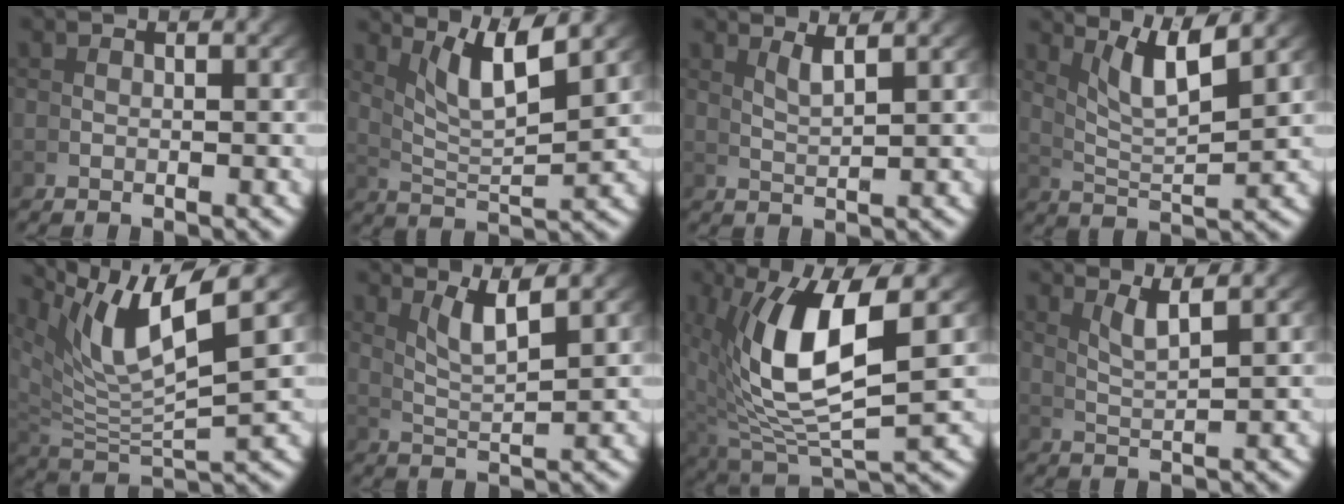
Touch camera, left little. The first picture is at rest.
{"total": 6.6, "force": [4.3, 1.5, 4.8], "torque": [-0.075, -0.001, 0.080]}
{"total": 2.6, "force": [2.1, -0.8, 1.3], "torque": [-0.019, -0.003, 0.044]}
{"total": 6.0, "force": [3.9, 1.2, 4.3], "torque": [-0.069, -0.003, 0.075]}
{"total": 10.3, "force": [5.0, 4.4, 7.9], "torque": [-0.158, 0.010, 0.087]}
{"total": 3.8, "force": [2.7, 0.0, 2.6], "torque": [-0.048, -0.006, 0.055]}
{"total": 11.0, "force": [0.8, 5.4, 9.6], "torque": [-0.187, -0.025, 0.042]}
{"total": 3.0, "force": [2.3, -0.5, 1.9], "torque": [-0.031, -0.002, 0.047]}